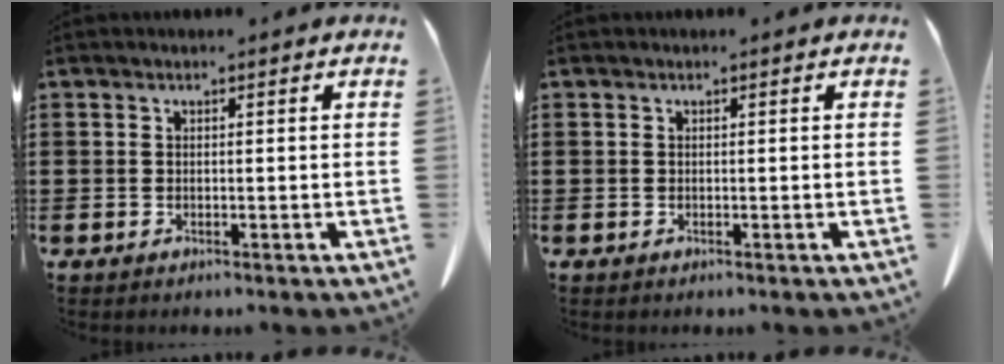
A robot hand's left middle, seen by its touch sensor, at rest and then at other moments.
{"total": 0.0}